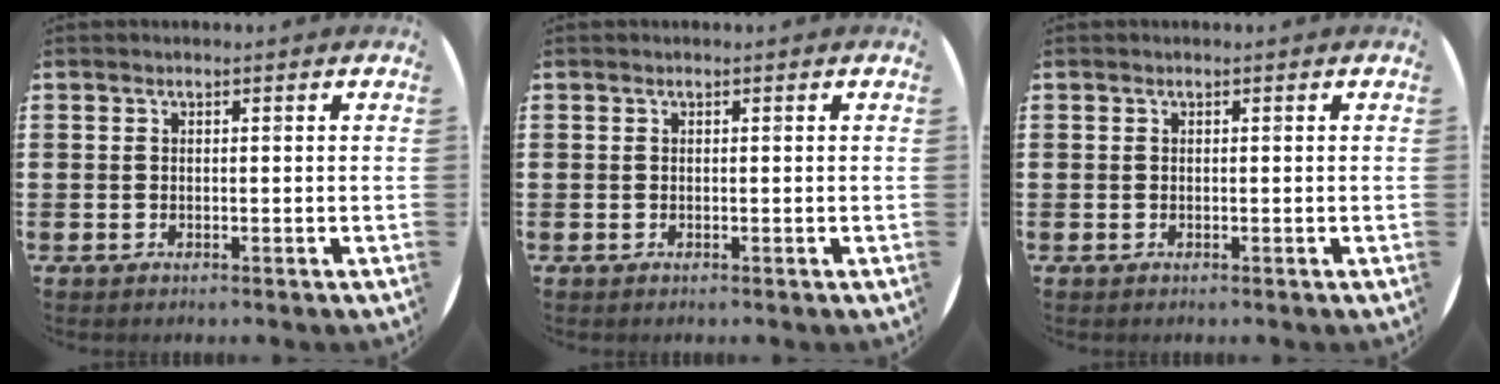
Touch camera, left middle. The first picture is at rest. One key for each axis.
{"total": 0.0}
{"total": 0.0}